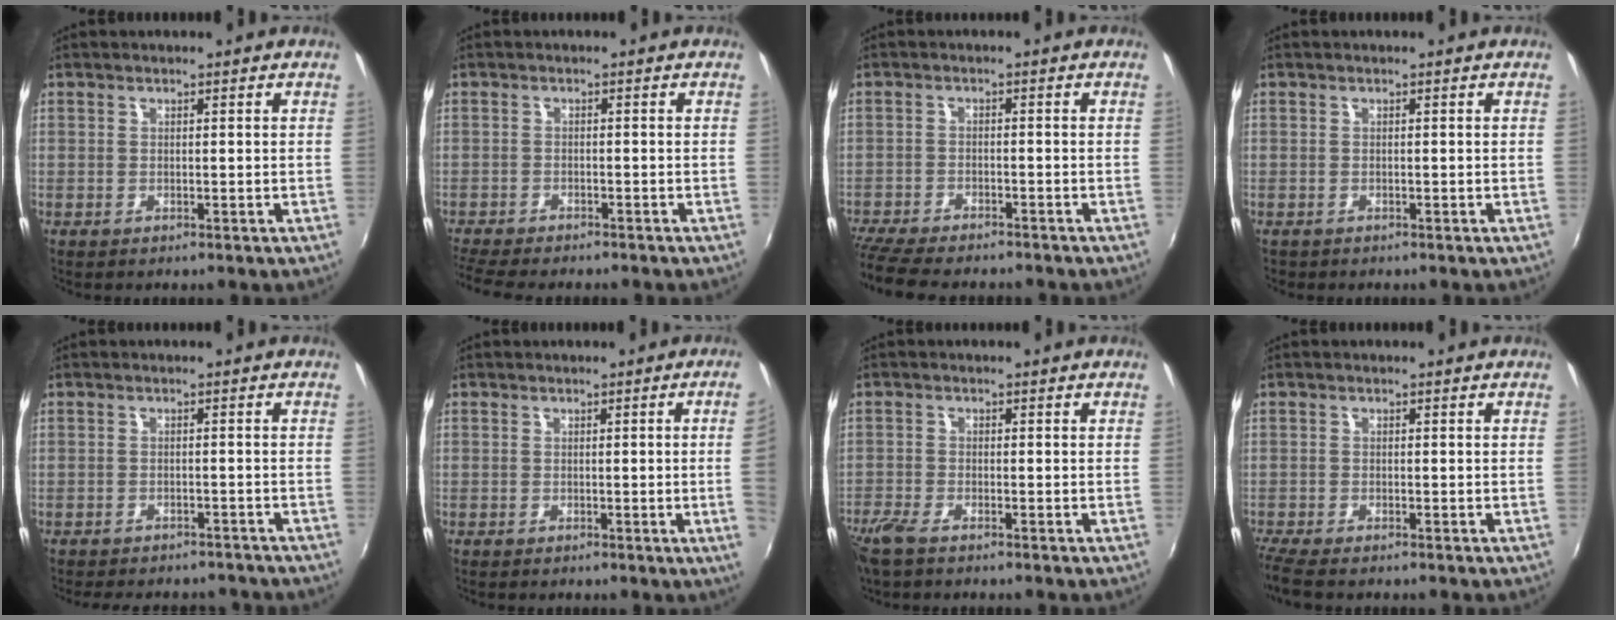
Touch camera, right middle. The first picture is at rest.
{"total": 7.8, "force": [-7.0, 1.0, 3.3], "torque": [-0.087, -0.026, -0.115]}
{"total": 11.2, "force": [-9.9, 2.1, 4.8], "torque": [-0.122, -0.033, -0.166]}
{"total": 0.6, "force": [-0.5, 0.4, 0.1], "torque": [-0.005, 0.000, -0.007]}
{"total": 10.9, "force": [-9.5, 3.5, 4.1], "torque": [-0.093, -0.013, -0.124]}
{"total": 4.2, "force": [0.1, -2.1, 3.7], "torque": [-0.058, -0.011, 0.005]}
{"total": 4.6, "force": [-3.6, 1.2, 2.6], "torque": [-0.070, -0.014, -0.075]}
{"total": 4.2, "force": [-3.6, 0.4, 2.2], "torque": [-0.059, -0.021, -0.068]}